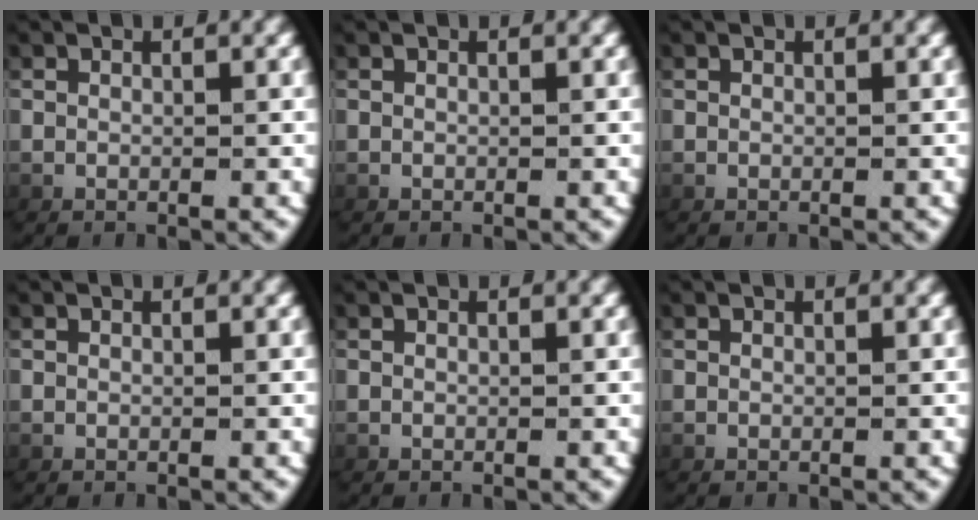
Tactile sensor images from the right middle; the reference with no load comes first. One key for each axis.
{"total": 0.0}
{"total": 0.0}
{"total": 0.0}
{"total": 0.0}
{"total": 0.0}